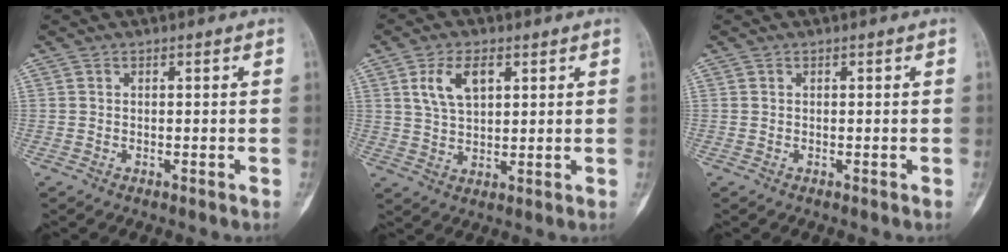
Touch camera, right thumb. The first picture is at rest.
{"total": 7.5, "force": [2.9, 4.0, 5.6], "torque": [-0.097, -0.007, 0.059]}
{"total": 0.0}